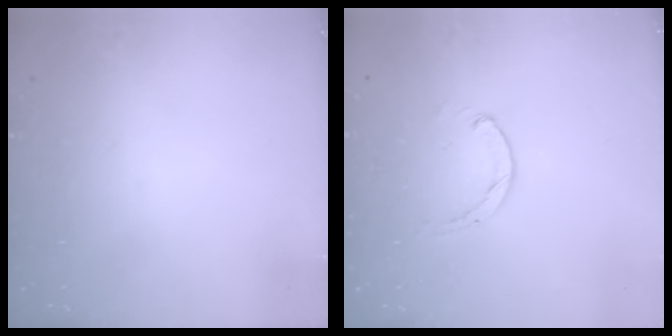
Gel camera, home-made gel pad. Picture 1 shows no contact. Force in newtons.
{"total": 1.2, "press": 1.2, "slide": 0.3}